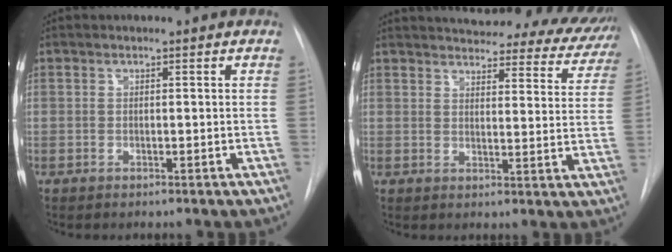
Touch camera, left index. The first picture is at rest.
{"total": 26.1, "force": [24.1, 6.2, 8.1], "torque": [-0.121, -0.055, 0.271]}